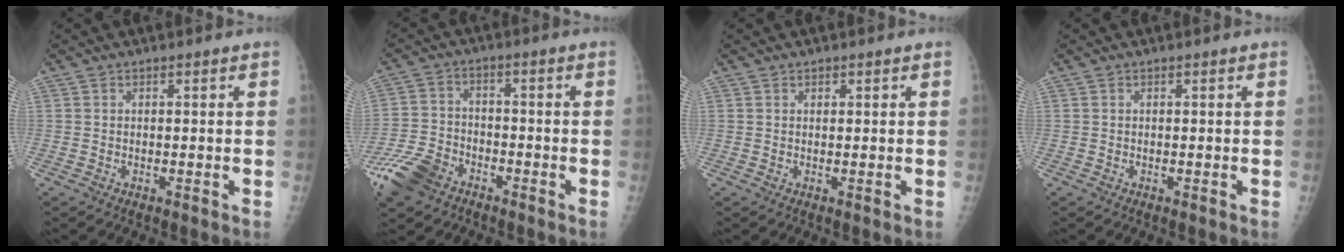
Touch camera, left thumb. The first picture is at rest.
{"total": 9.7, "force": [-6.1, 6.0, 4.6], "torque": [-0.099, 0.018, -0.120]}
{"total": 0.6, "force": [0.4, 0.4, 0.2], "torque": [0.002, -0.002, 0.005]}
{"total": 0.0}